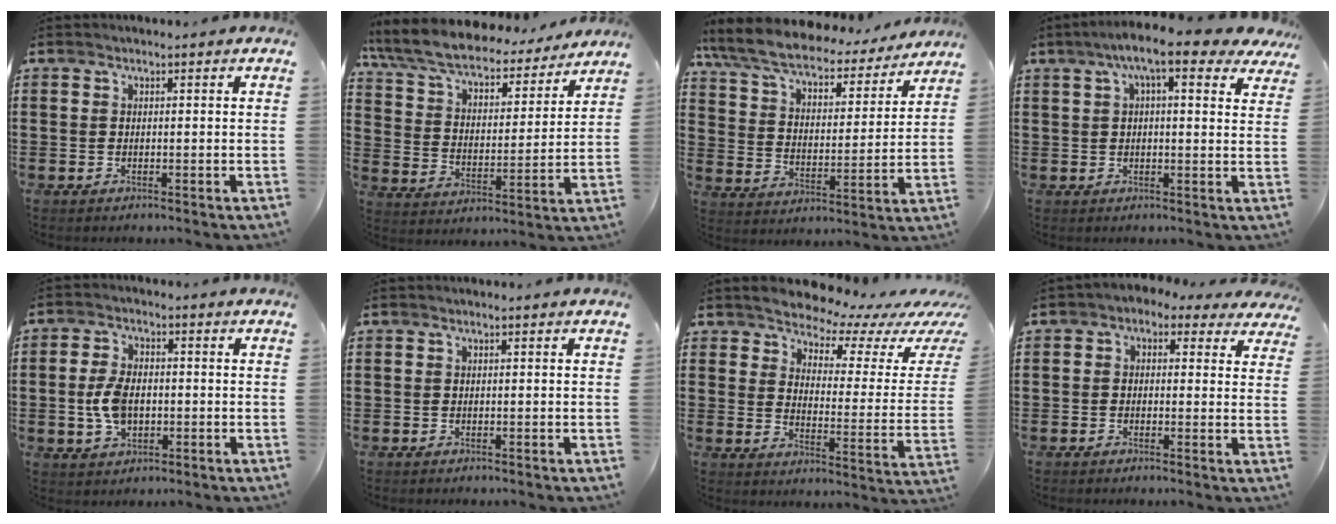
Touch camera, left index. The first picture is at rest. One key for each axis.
{"total": 8.4, "fx": 7.6, "fy": 1.5, "fz": 3.3, "tx": -0.096, "ty": -0.045, "tz": 0.131}
{"total": 8.6, "fx": 7.6, "fy": 1.5, "fz": 3.7, "tx": -0.101, "ty": -0.044, "tz": 0.132}
{"total": 8.5, "fx": 5.3, "fy": 1.4, "fz": 6.6, "tx": -0.123, "ty": -0.003, "tz": 0.088}
{"total": 5.9, "fx": -0.6, "fy": 3.6, "fz": 4.6, "tx": -0.113, "ty": -0.002, "tz": -0.017}
{"total": 0.0}
{"total": 5.2, "fx": 5.0, "fy": 1.1, "fz": 0.8, "tx": -0.041, "ty": -0.044, "tz": 0.082}
{"total": 1.6, "fx": 0.1, "fy": 1.4, "fz": 0.8, "tx": -0.024, "ty": 0.006, "tz": -0.002}